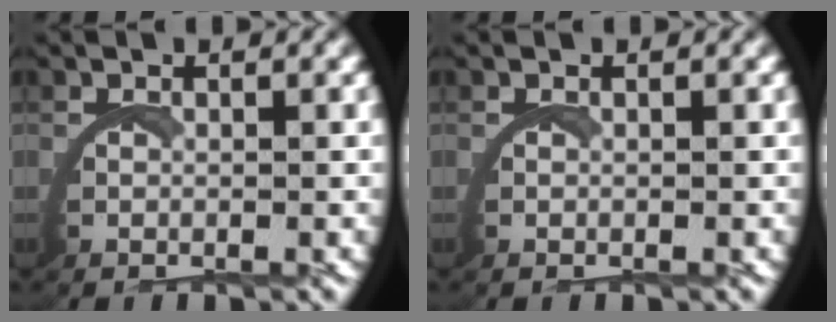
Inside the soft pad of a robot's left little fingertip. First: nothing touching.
{"total": 0.0}